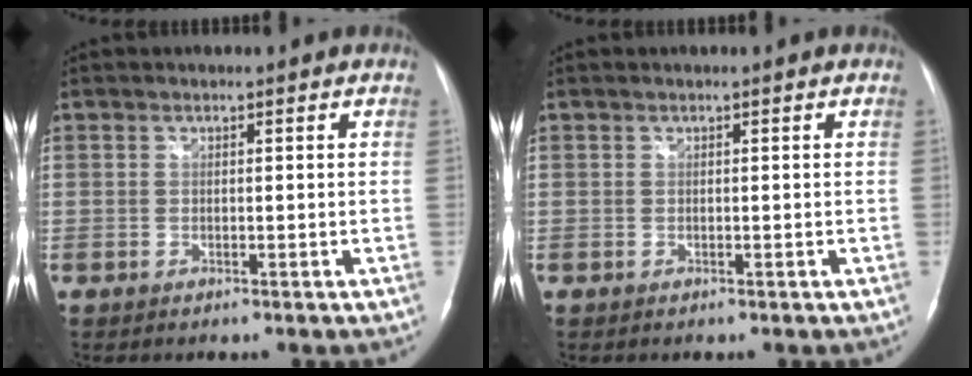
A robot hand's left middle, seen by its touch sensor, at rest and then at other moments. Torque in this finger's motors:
{"motor_torque": [0.11, -0.09, 0.03, 0.00]}